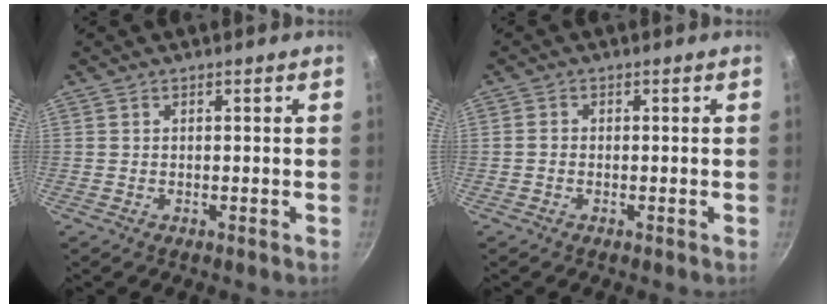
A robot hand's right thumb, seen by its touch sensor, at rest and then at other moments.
{"total": 1.0, "force": [-0.4, 0.8, 0.4], "torque": [-0.005, 0.004, -0.011]}